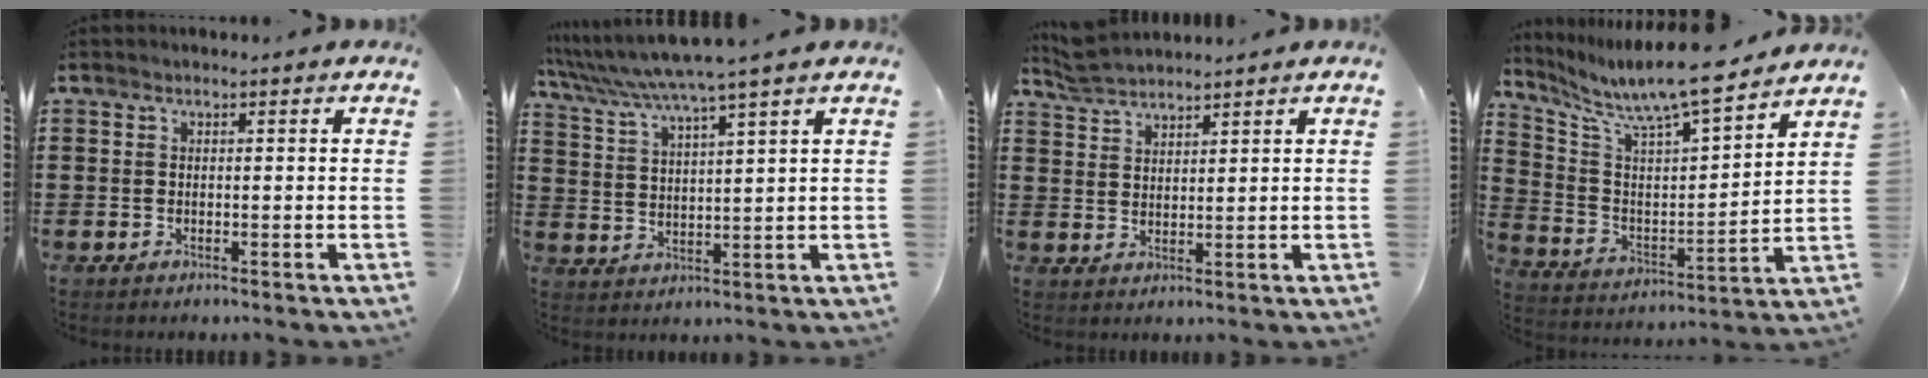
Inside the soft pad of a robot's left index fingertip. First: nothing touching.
{"total": 5.9, "force": [5.0, -1.1, 2.9], "torque": [-0.074, -0.032, 0.082]}
{"total": 4.0, "force": [3.9, 0.6, 0.8], "torque": [-0.027, -0.005, 0.074]}
{"total": 8.6, "force": [8.0, 0.1, 3.2], "torque": [-0.100, -0.062, 0.131]}